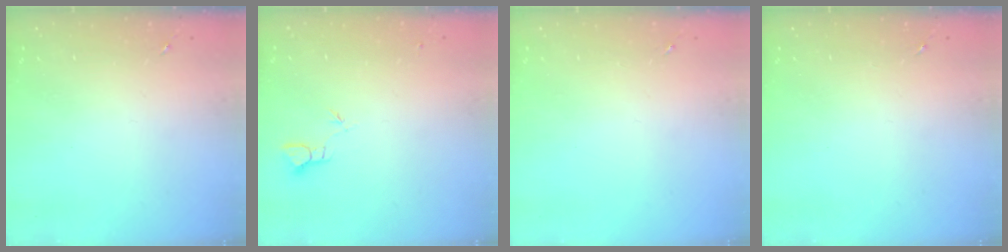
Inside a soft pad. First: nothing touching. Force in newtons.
{"total": 2.0, "press": 2.0, "slide": 0.1}
{"total": 0.0}
{"total": 0.0}